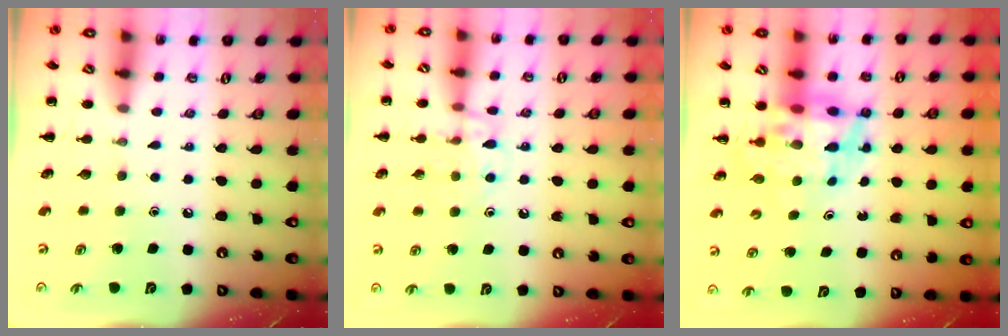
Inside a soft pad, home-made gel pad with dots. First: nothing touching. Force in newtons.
{"total": 10.6, "press": 10.6, "slide": 0.7}
{"total": 6.9, "press": 6.5, "slide": 2.1}